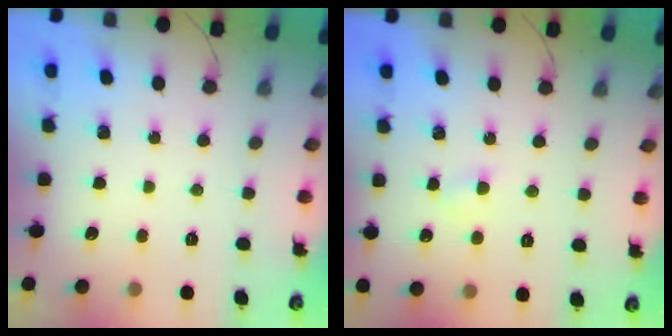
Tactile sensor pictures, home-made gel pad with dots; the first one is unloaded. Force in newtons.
{"total": 2.1, "press": 1.9, "slide": 0.9}